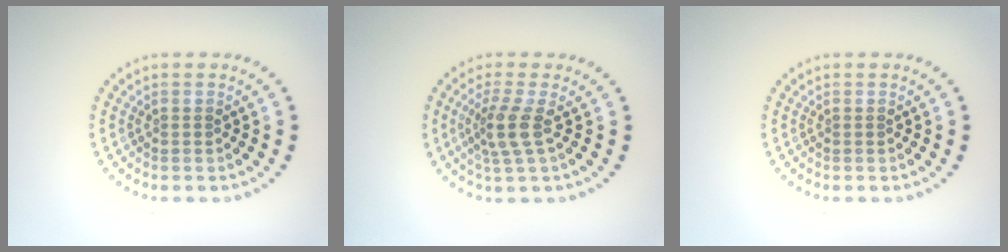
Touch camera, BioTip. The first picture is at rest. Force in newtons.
{"total": 2.8, "press": 2.1, "slide": 1.8}
{"total": 0.0}